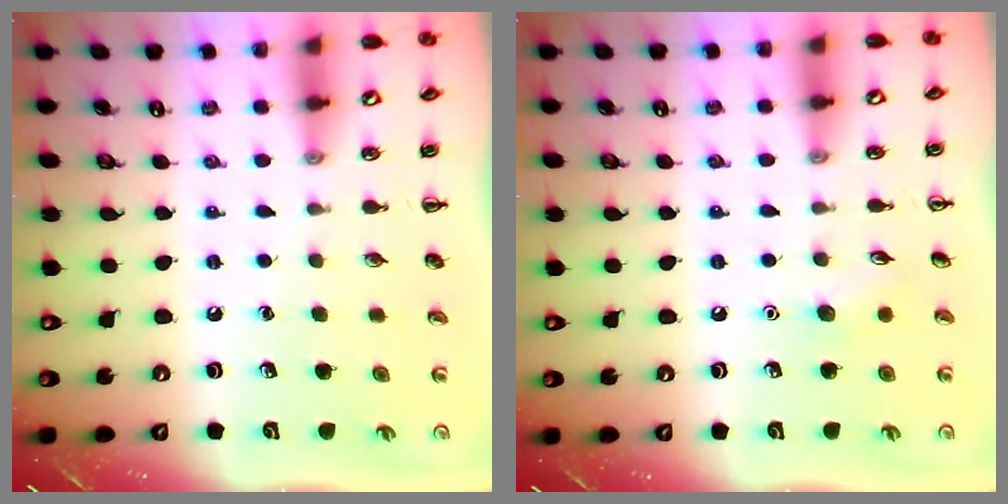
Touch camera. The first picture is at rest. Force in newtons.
{"total": 5.4, "press": 5.1, "slide": 1.7}